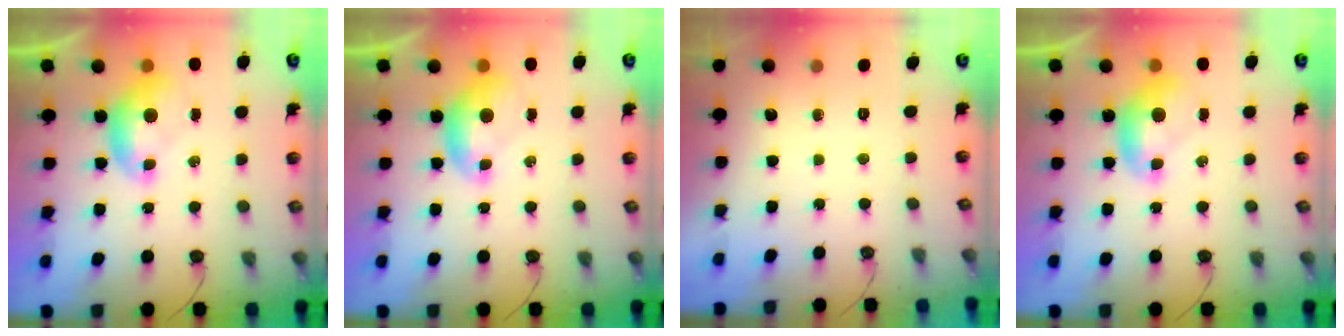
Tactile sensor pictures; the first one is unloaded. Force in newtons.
{"total": 0.0}
{"total": 0.0}
{"total": 0.0}